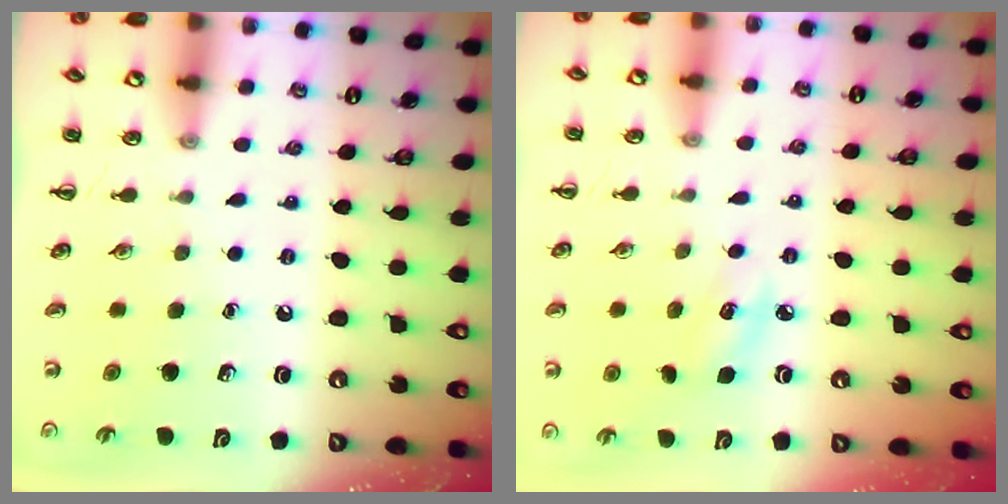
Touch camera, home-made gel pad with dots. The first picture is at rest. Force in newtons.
{"total": 5.2, "press": 5.1, "slide": 1.2}